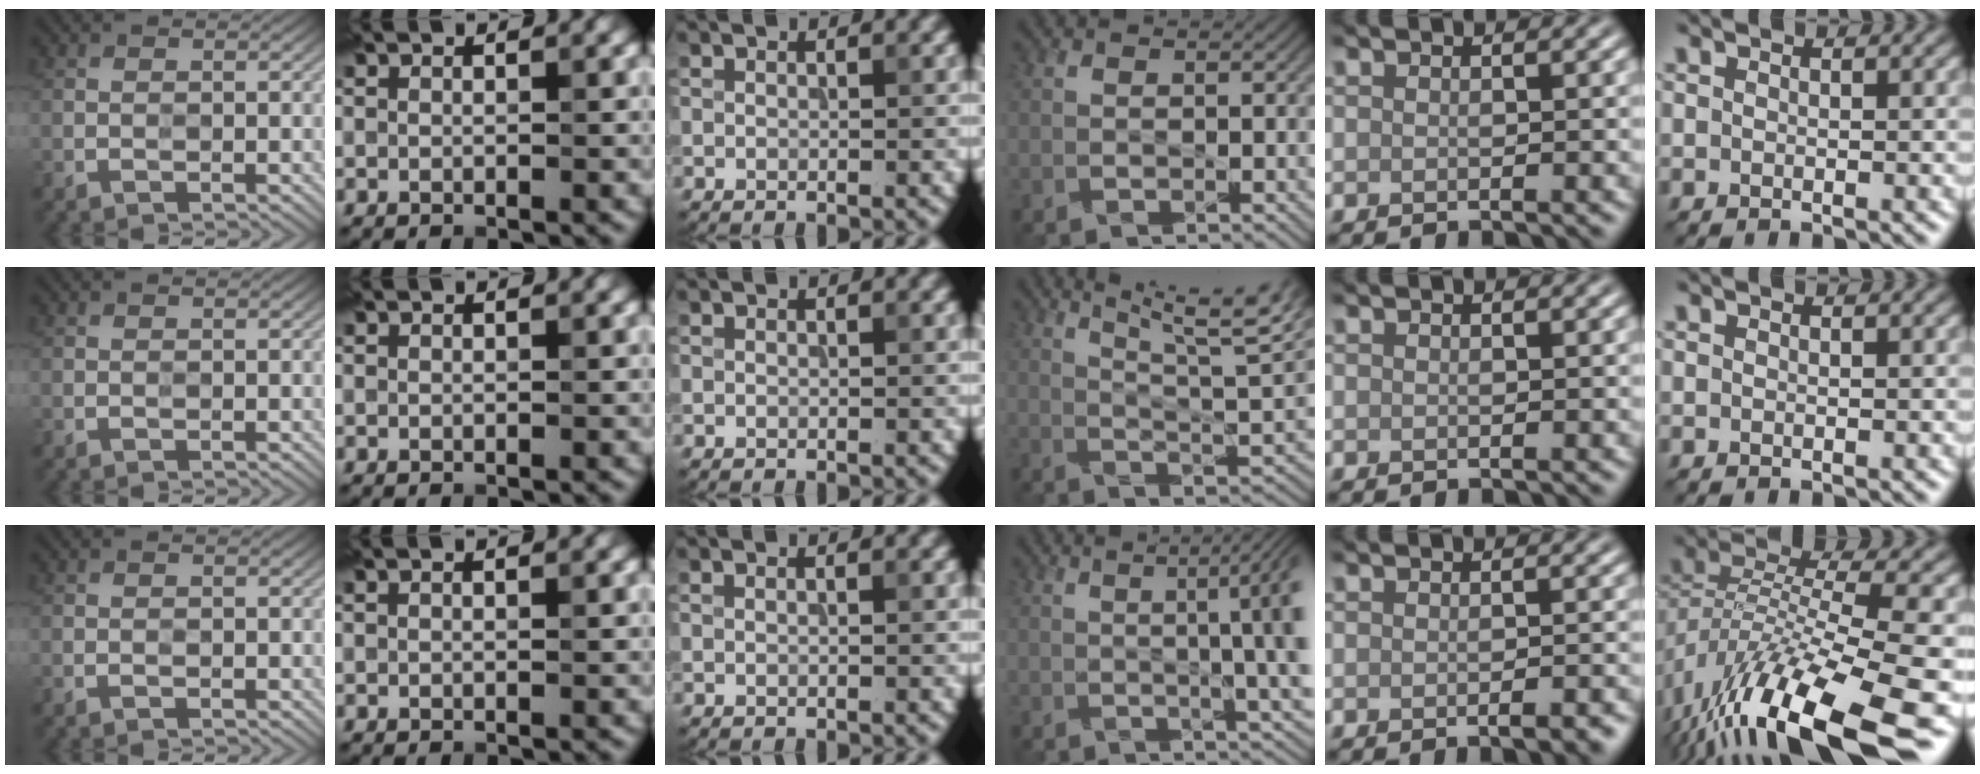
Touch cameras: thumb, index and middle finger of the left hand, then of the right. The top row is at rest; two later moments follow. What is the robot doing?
{"motion": "wipe", "object": "glass cup"}